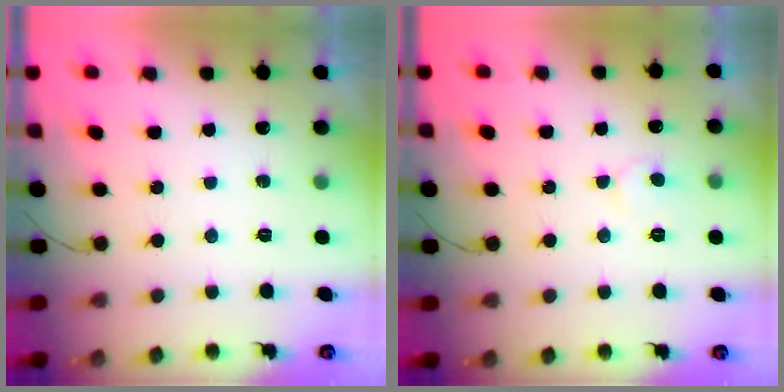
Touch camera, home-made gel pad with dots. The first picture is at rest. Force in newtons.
{"total": 4.1, "press": 4.1, "slide": 0.3}